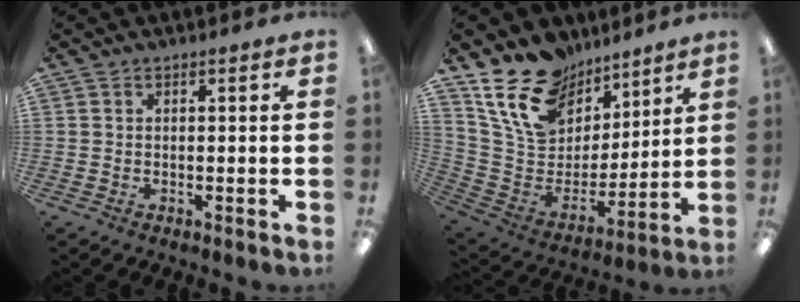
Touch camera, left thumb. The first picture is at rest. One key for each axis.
{"total": 18.9, "fx": 12.9, "fy": 11.4, "fz": 7.7, "tx": -0.156, "ty": -0.076, "tz": 0.244}